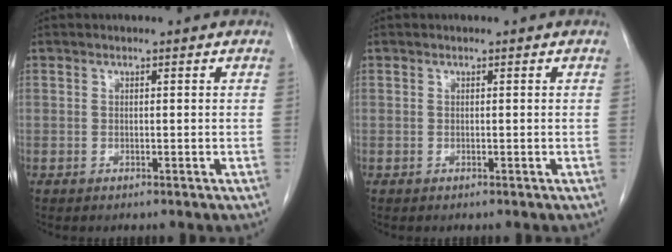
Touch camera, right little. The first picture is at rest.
{"total": 0.0}